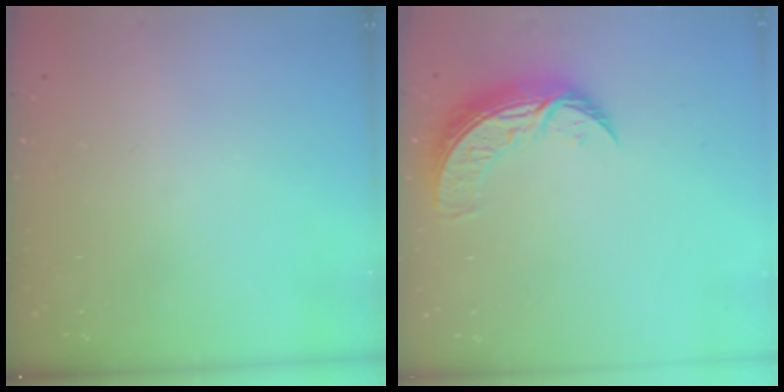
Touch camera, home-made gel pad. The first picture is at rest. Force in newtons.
{"total": 9.1, "press": 9.0, "slide": 0.8}